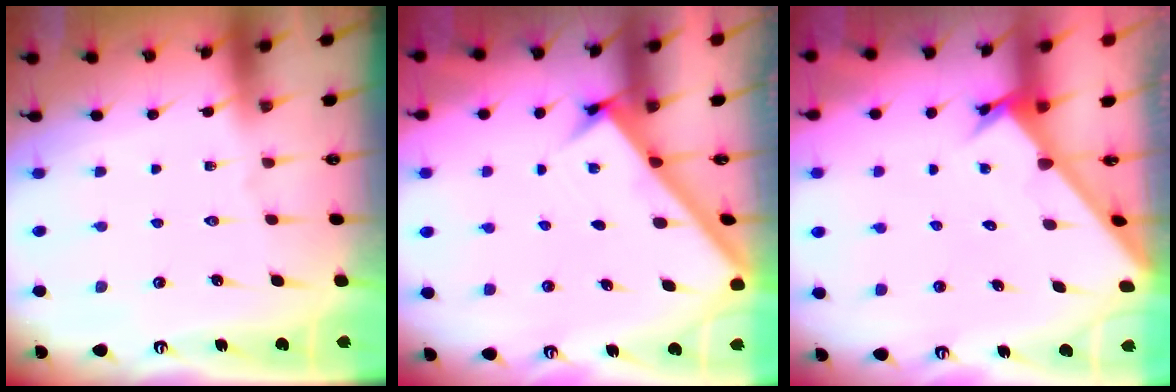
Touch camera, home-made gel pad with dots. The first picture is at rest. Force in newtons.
{"total": 2.7, "press": 2.7, "slide": 0.3}
{"total": 2.6, "press": 2.6, "slide": 0.2}